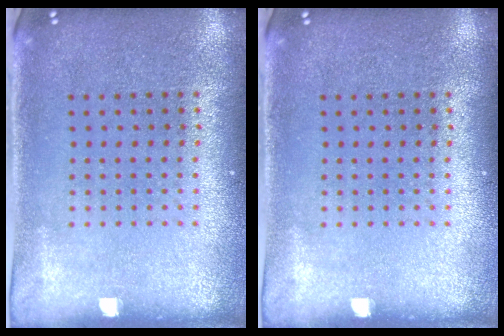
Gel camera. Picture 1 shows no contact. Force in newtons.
{"total": 0.0}